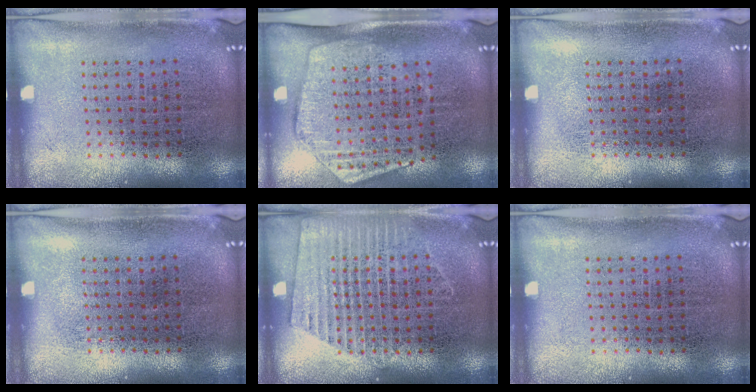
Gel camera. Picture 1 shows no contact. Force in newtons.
{"total": 1.8, "press": 1.5, "slide": 1.0}
{"total": 0.0}
{"total": 0.0}
{"total": 2.3, "press": 2.3, "slide": 0.4}
{"total": 0.0}